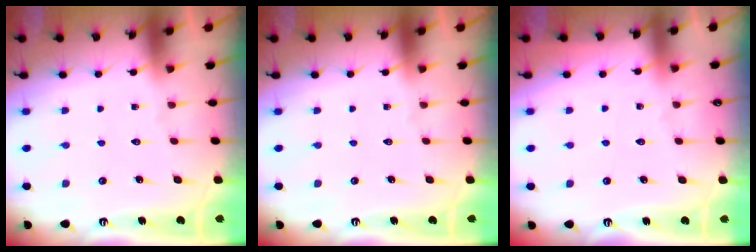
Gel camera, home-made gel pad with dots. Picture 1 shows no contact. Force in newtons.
{"total": 0.0}
{"total": 4.0, "press": 3.9, "slide": 0.6}